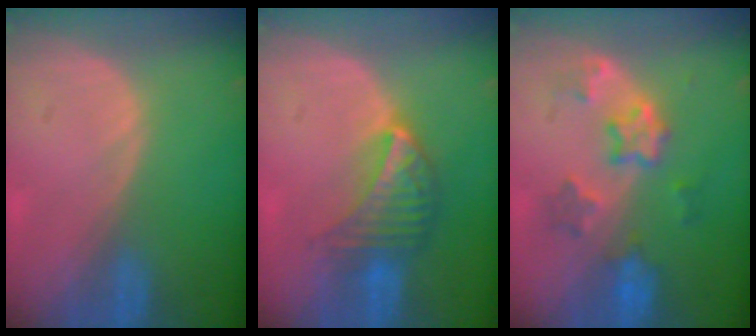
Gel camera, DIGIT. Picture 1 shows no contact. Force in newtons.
{"total": 7.0, "press": 6.2, "slide": 3.3}
{"total": 6.1, "press": 6.0, "slide": 1.1}